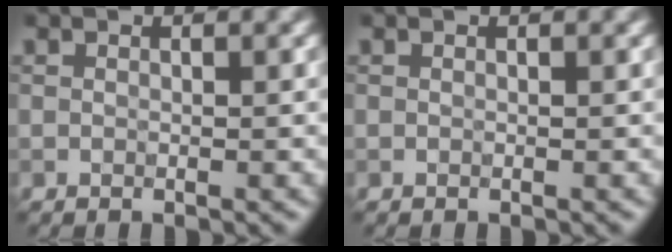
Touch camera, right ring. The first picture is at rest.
{"total": 0.0}